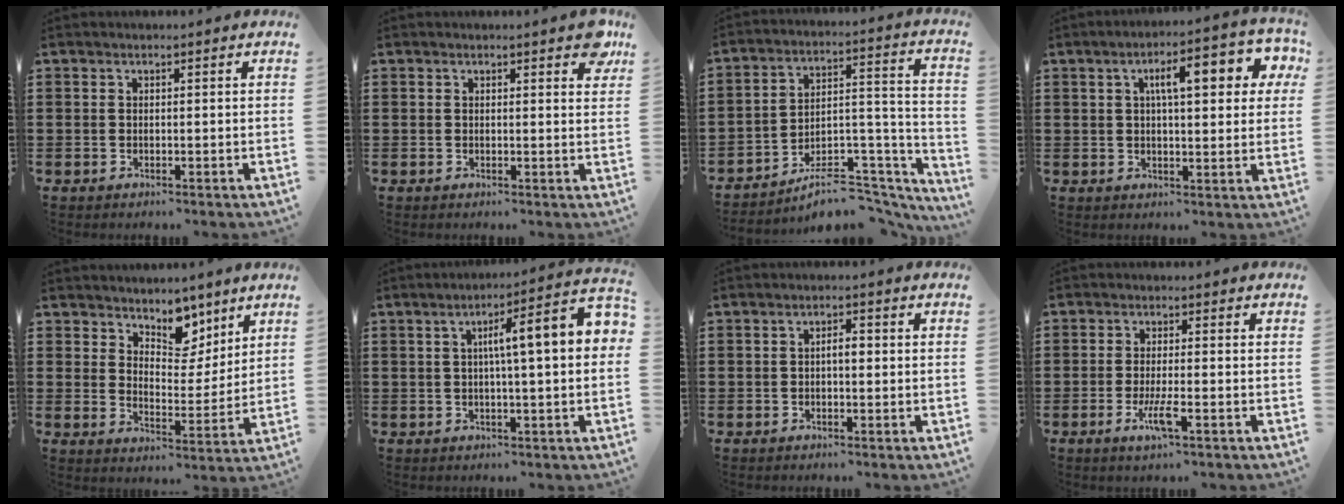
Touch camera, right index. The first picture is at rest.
{"total": 2.4, "force": [1.6, 0.9, 1.6], "torque": [-0.004, -0.006, 0.021]}
{"total": 7.6, "force": [-6.0, 3.0, 3.5], "torque": [-0.048, 0.015, -0.109]}
{"total": 8.6, "force": [2.9, 2.7, 7.6], "torque": [-0.131, 0.003, 0.040]}
{"total": 6.5, "force": [5.3, 3.6, 1.2], "torque": [-0.030, -0.033, 0.093]}
{"total": 7.0, "force": [0.7, 0.4, 6.9], "torque": [-0.117, -0.011, -0.001]}
{"total": 2.0, "force": [-0.2, 0.7, 1.9], "torque": [-0.035, 0.004, -0.005]}
{"total": 4.4, "force": [-1.9, 0.5, 4.0], "torque": [-0.085, -0.014, -0.038]}